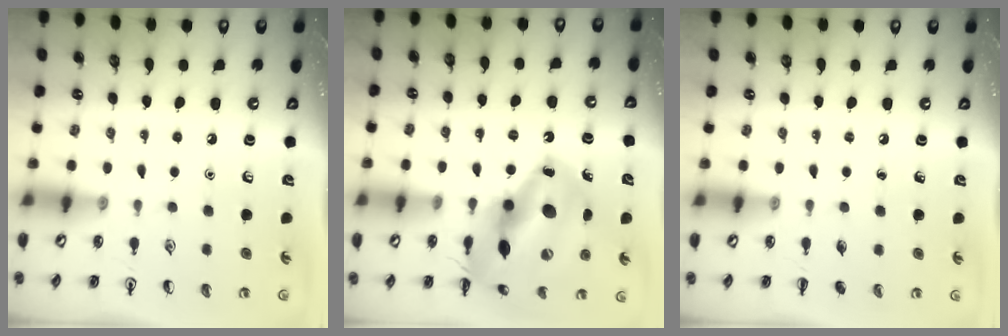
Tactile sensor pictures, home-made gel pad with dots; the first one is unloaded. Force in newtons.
{"total": 19.9, "press": 19.7, "slide": 3.3}
{"total": 0.0}